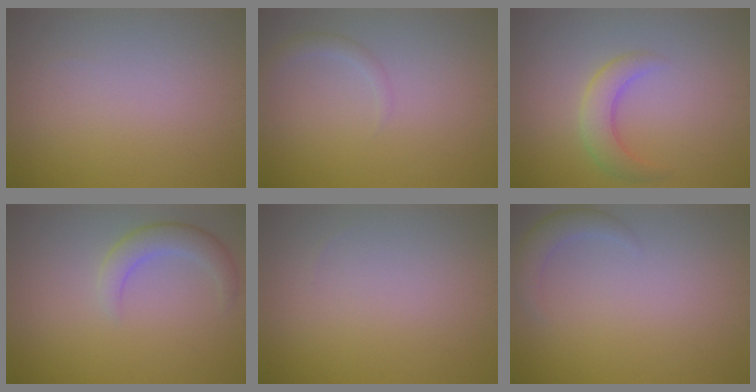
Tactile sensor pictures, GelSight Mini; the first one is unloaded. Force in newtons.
{"total": 1.2, "press": 1.2, "slide": 0.1}
{"total": 2.9, "press": 2.9, "slide": 0.1}
{"total": 2.8, "press": 2.8, "slide": 0.1}
{"total": 0.0}
{"total": 2.2, "press": 2.2, "slide": 0.2}